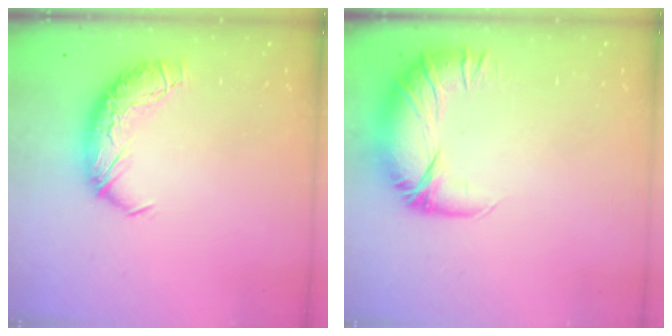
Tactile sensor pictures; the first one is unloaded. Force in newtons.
{"total": 3.1, "press": 2.0, "slide": 2.4}